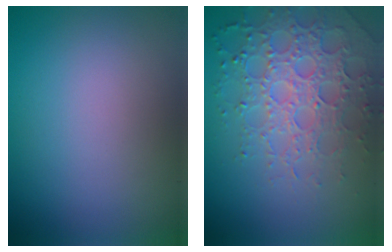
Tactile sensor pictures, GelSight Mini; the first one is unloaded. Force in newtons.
{"total": 4.9, "press": 4.7, "slide": 1.3}